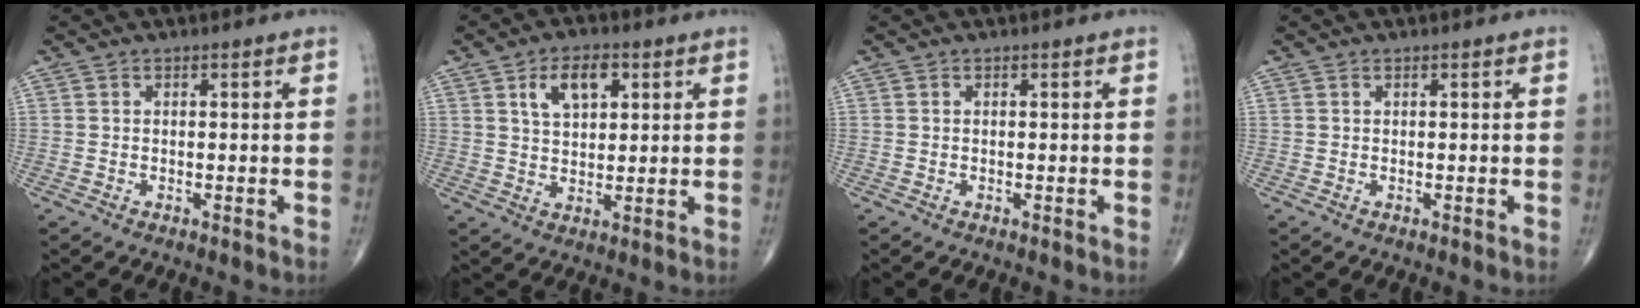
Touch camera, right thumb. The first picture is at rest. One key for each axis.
{"total": 7.6, "fx": 3.2, "fy": 4.3, "fz": 5.5, "tx": -0.076, "ty": -0.007, "tz": 0.055}
{"total": 0.0}
{"total": 0.0}